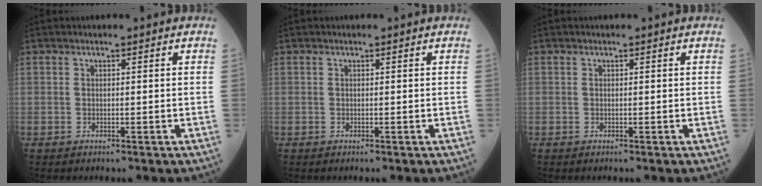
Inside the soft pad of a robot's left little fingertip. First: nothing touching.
{"total": 0.0}
{"total": 0.0}